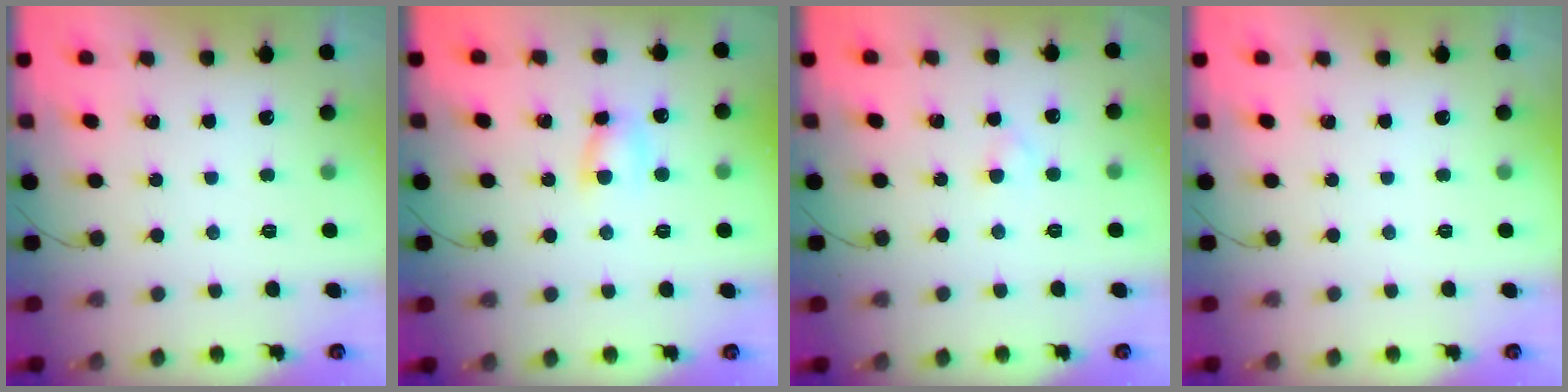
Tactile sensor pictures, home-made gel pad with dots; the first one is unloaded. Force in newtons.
{"total": 5.2, "press": 5.2, "slide": 0.6}
{"total": 1.7, "press": 1.5, "slide": 0.9}
{"total": 0.0}